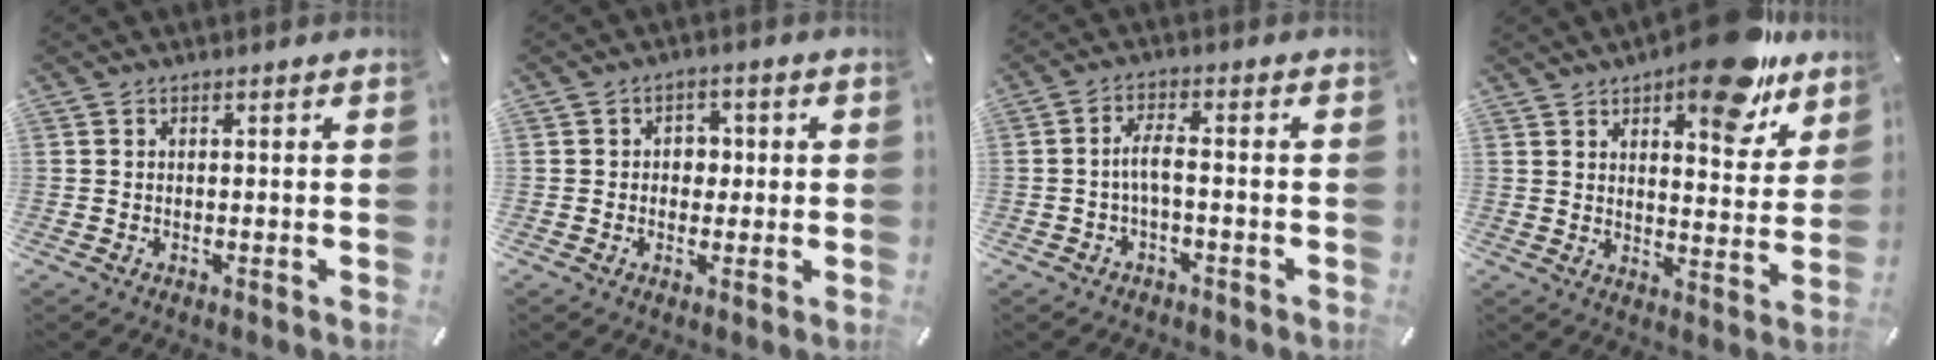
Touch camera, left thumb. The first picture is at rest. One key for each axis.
{"total": 4.2, "fx": -0.3, "fy": 3.6, "fz": 2.2, "tx": -0.030, "ty": 0.005, "tz": -0.013}
{"total": 4.5, "fx": -1.2, "fy": 1.8, "fz": 4.0, "tx": -0.085, "ty": 0.008, "tz": -0.027}
{"total": 16.4, "fx": 11.4, "fy": 6.4, "fz": 9.9, "tx": -0.110, "ty": -0.082, "tz": 0.184}